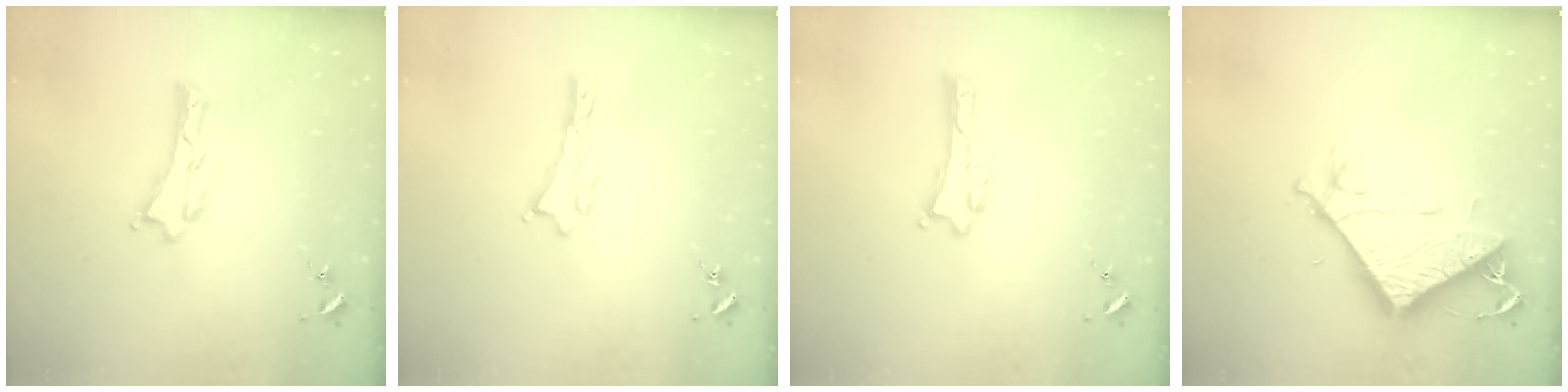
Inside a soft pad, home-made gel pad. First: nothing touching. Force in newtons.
{"total": 0.5, "press": 0.5, "slide": 0.2}
{"total": 0.6, "press": 0.6, "slide": 0.1}
{"total": 9.5, "press": 9.5, "slide": 0.4}